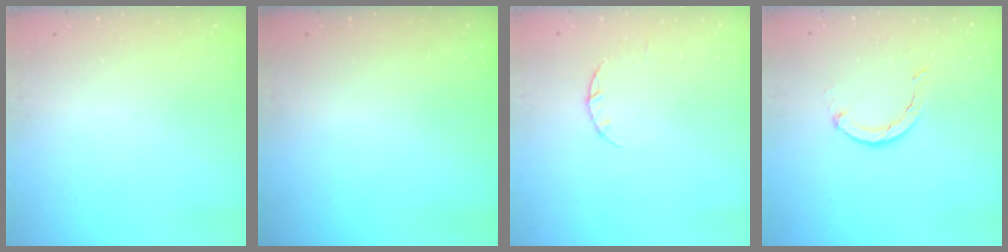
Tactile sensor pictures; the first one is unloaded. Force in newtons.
{"total": 0.0}
{"total": 2.4, "press": 2.3, "slide": 0.4}
{"total": 2.3, "press": 2.3, "slide": 0.3}